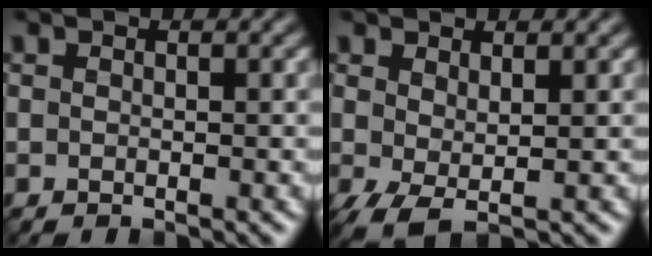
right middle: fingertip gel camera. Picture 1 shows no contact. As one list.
[{"total": 2.6, "force": [-0.2, 0.4, 2.5], "torque": [-0.059, -0.005, -0.005]}]